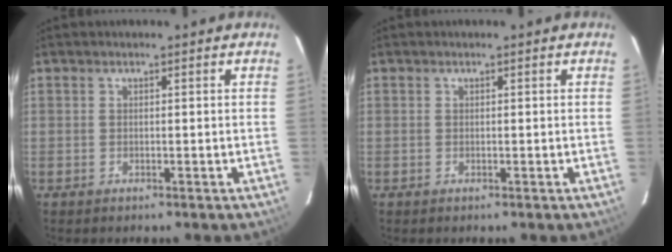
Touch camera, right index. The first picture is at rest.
{"total": 0.0}